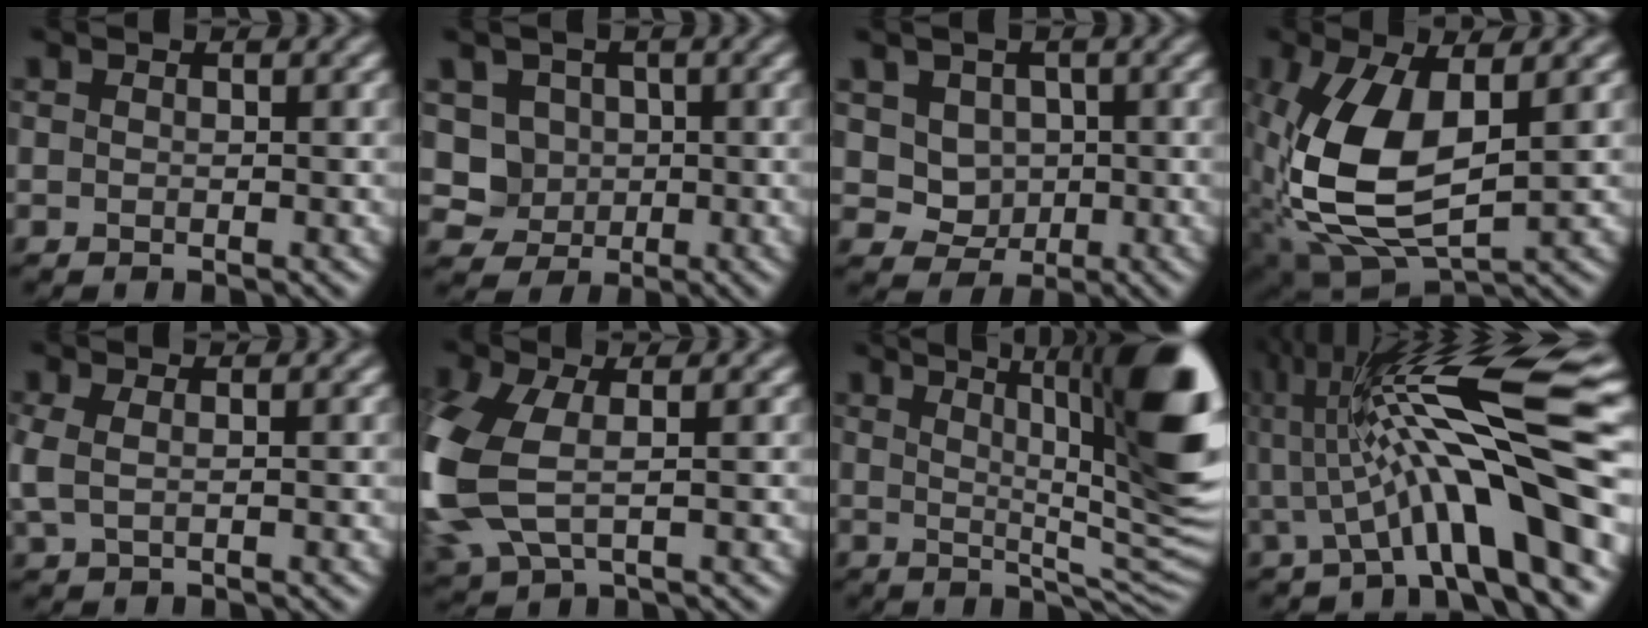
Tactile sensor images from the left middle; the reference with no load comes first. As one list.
[{"total": 3.8, "force": [0.4, 3.5, 1.5], "torque": [-0.021, 0.004, -0.003]}, {"total": 5.1, "force": [1.2, 4.2, 2.6], "torque": [-0.041, 0.012, 0.015]}, {"total": 10.2, "force": [0.3, 4.9, 8.9], "torque": [-0.207, -0.002, 0.012]}, {"total": 2.0, "force": [0.1, 1.0, 1.8], "torque": [-0.054, 0.002, 0.001]}, {"total": 8.8, "force": [-0.8, 5.1, 7.1], "torque": [-0.214, -0.012, -0.015]}, {"total": 13.1, "force": [3.5, 3.0, 12.2], "torque": [-0.141, 0.007, 0.049]}, {"total": 13.1, "force": [1.2, 2.3, 12.8], "torque": [-0.198, 0.021, 0.016]}]